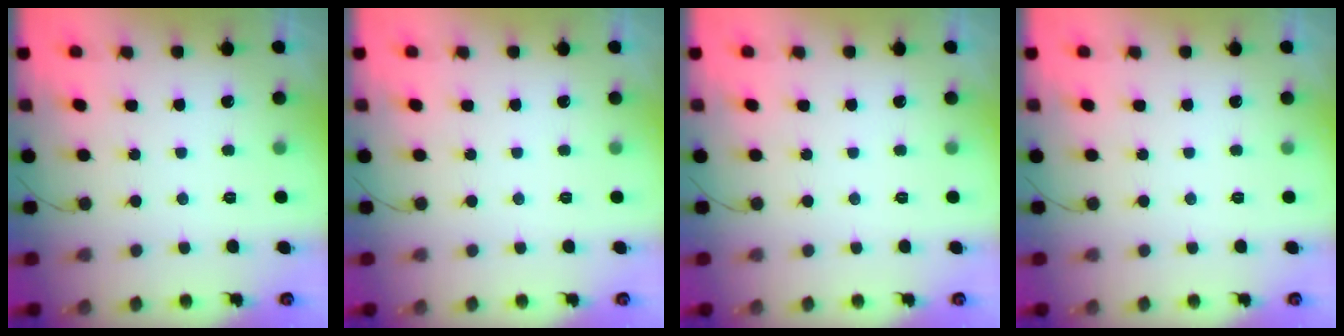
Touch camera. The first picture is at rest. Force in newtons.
{"total": 0.0}
{"total": 0.0}
{"total": 0.0}